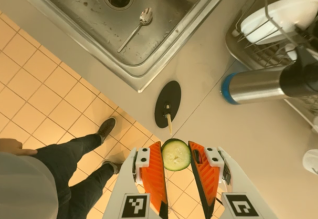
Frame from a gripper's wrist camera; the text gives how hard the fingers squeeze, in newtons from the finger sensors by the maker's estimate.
{"total": 7.4, "left": 6.9, "right": 7.9}